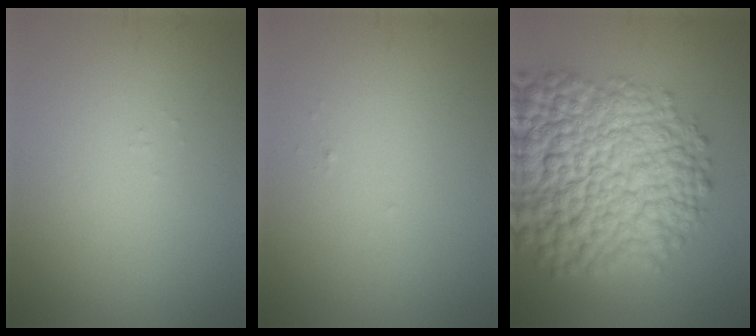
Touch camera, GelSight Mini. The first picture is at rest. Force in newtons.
{"total": 0.0}
{"total": 15.3, "press": 15.3, "slide": 0.7}